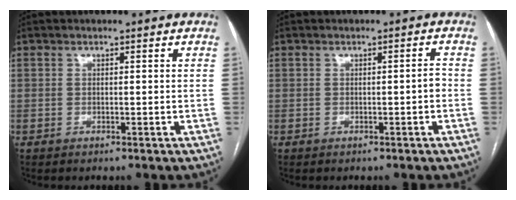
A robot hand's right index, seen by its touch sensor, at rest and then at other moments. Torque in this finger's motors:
{"motor_torque": [0.20, -0.07, 0.02, 0.02]}